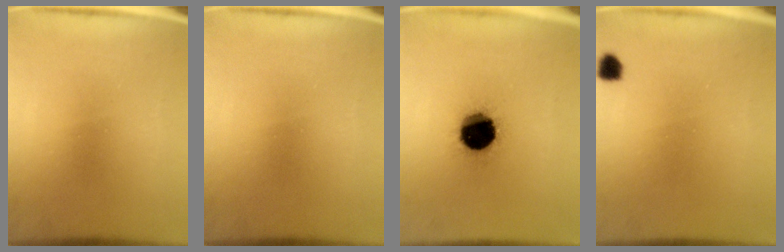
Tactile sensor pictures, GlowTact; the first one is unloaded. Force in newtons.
{"total": 0.0}
{"total": 18.4}
{"total": 2.0}